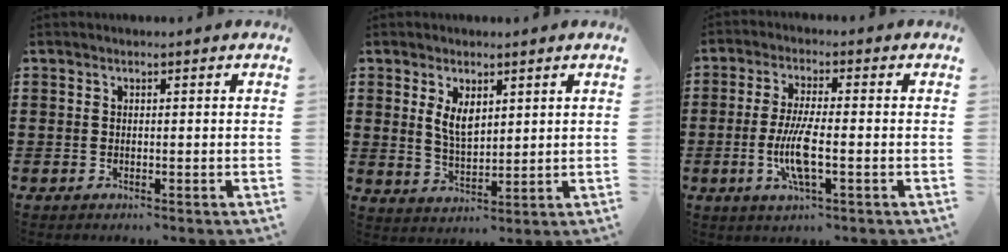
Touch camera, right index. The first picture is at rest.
{"total": 4.4, "force": [1.9, 2.2, 3.3], "torque": [-0.063, 0.001, 0.032]}
{"total": 7.2, "force": [-1.8, 1.5, 6.8], "torque": [-0.148, -0.013, -0.040]}